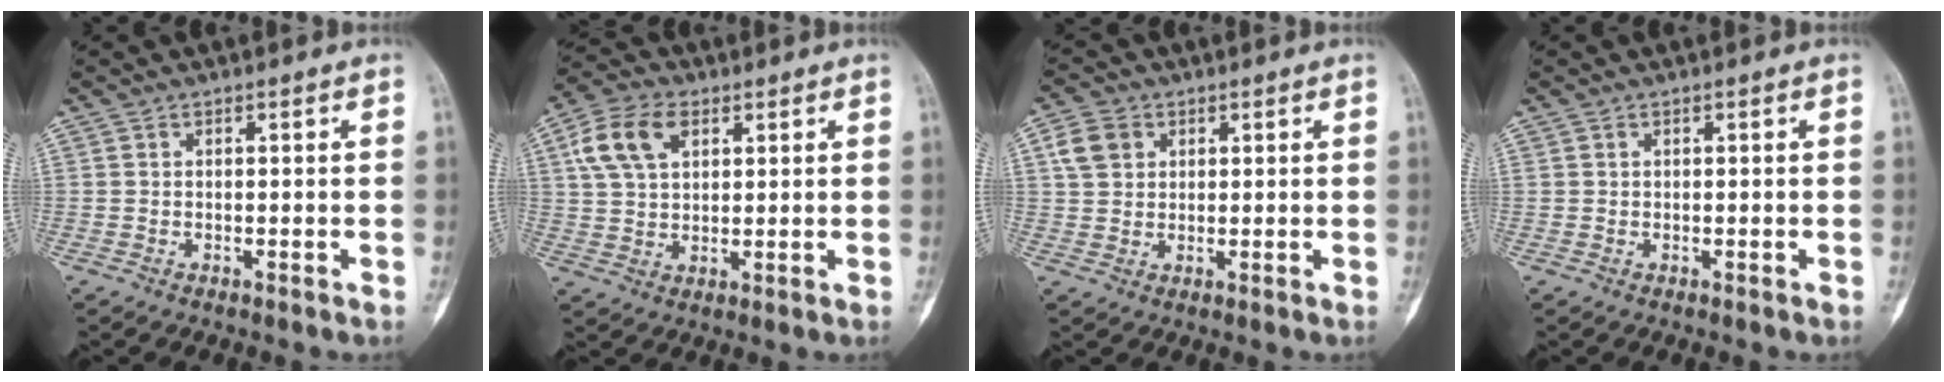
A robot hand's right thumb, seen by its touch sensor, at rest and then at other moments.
{"total": 10.2, "force": [3.9, 6.4, 6.9], "torque": [-0.129, 0.007, 0.072]}
{"total": 5.4, "force": [1.9, 4.3, 2.6], "torque": [-0.037, 0.002, 0.035]}
{"total": 0.0}